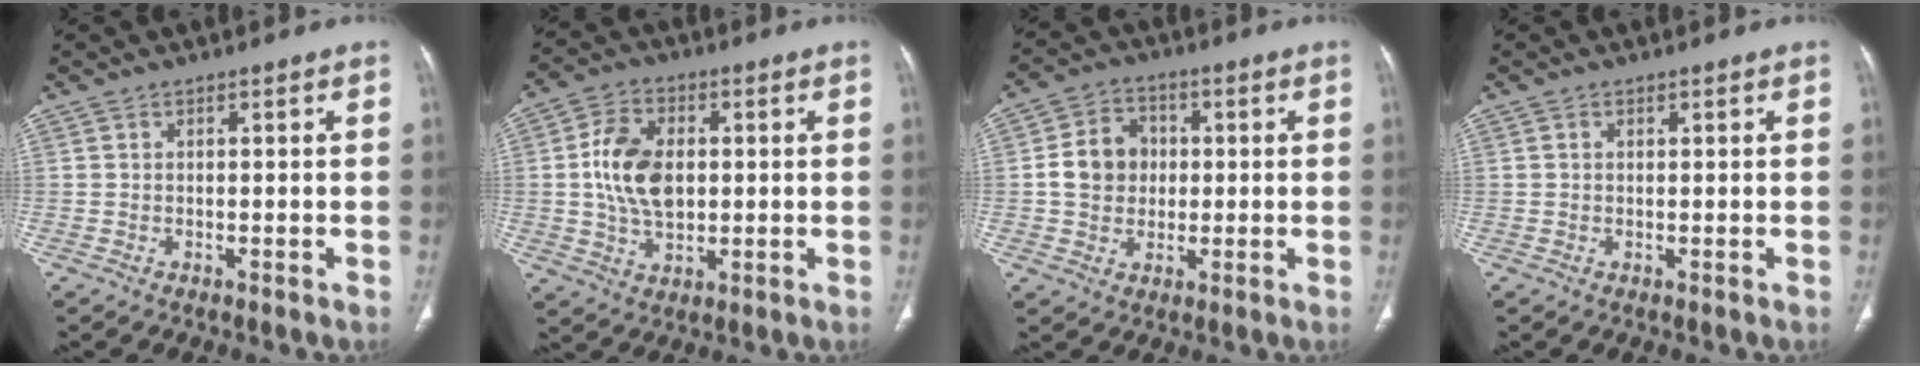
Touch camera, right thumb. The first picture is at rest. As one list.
[{"total": 11.3, "force": [0.9, 7.5, 8.5], "torque": [-0.144, 0.000, 0.018]}, {"total": 9.0, "force": [0.4, 7.6, 4.7], "torque": [-0.058, 0.011, 0.001]}, {"total": 0.6, "force": [0.2, 0.5, 0.4], "torque": [-0.007, -0.001, 0.003]}]